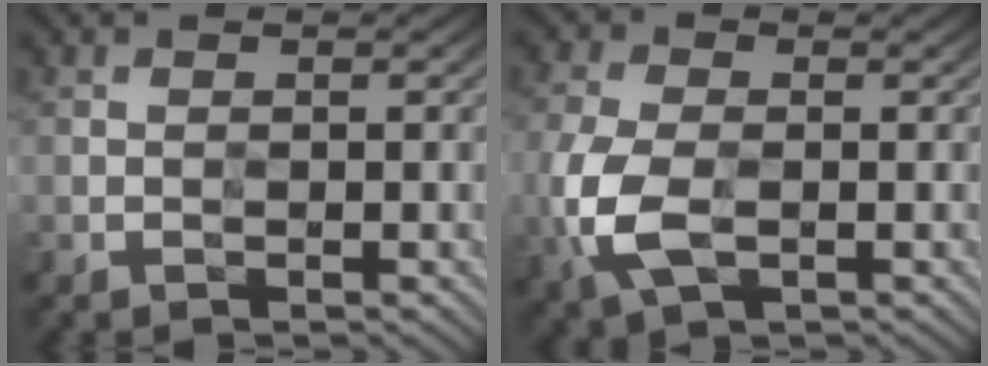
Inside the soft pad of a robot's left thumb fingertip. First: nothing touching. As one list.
[{"total": 7.6, "force": [-2.2, 4.5, 5.7], "torque": [-0.150, -0.011, -0.046]}]